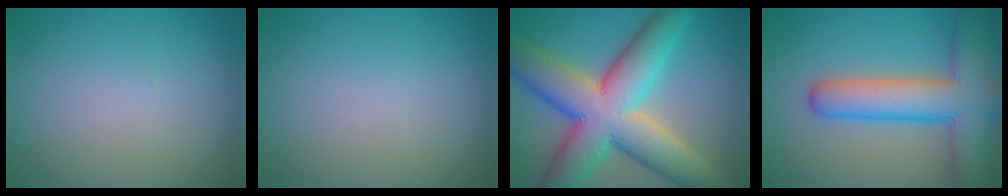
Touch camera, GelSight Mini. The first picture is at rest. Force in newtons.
{"total": 0.0}
{"total": 13.5, "press": 13.5, "slide": 0.5}
{"total": 9.7, "press": 9.6, "slide": 0.6}